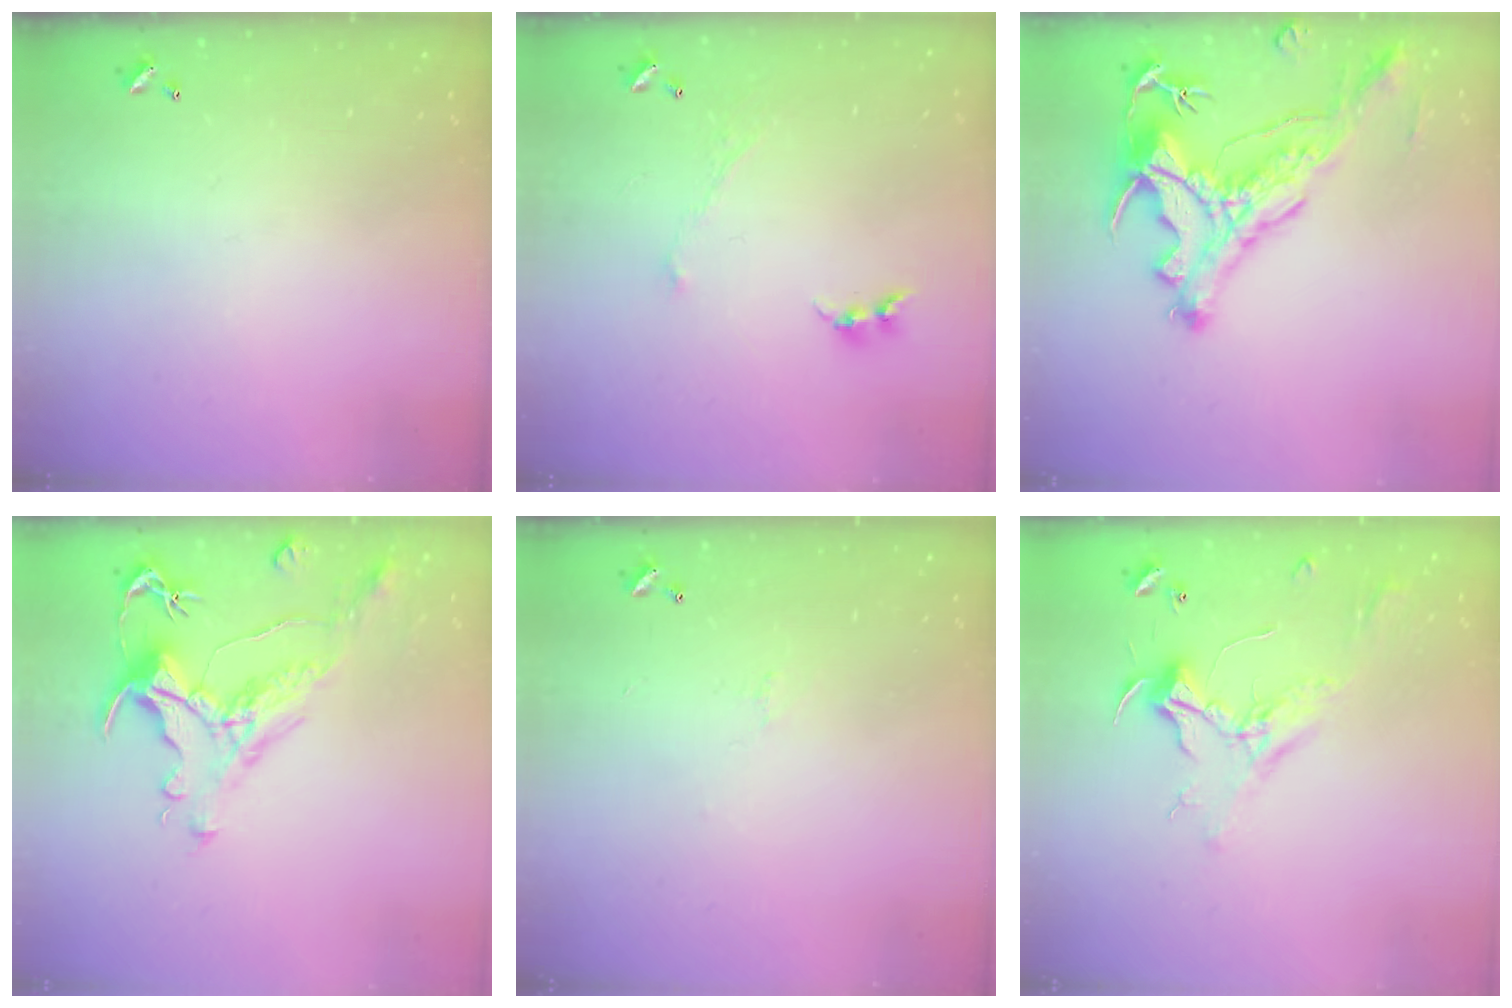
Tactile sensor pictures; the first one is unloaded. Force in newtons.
{"total": 1.0, "press": 0.9, "slide": 0.4}
{"total": 4.0, "press": 3.8, "slide": 1.3}
{"total": 1.4, "press": 0.2, "slide": 1.4}
{"total": 0.6, "press": 0.4, "slide": 0.5}
{"total": 2.4, "press": 2.3, "slide": 0.8}